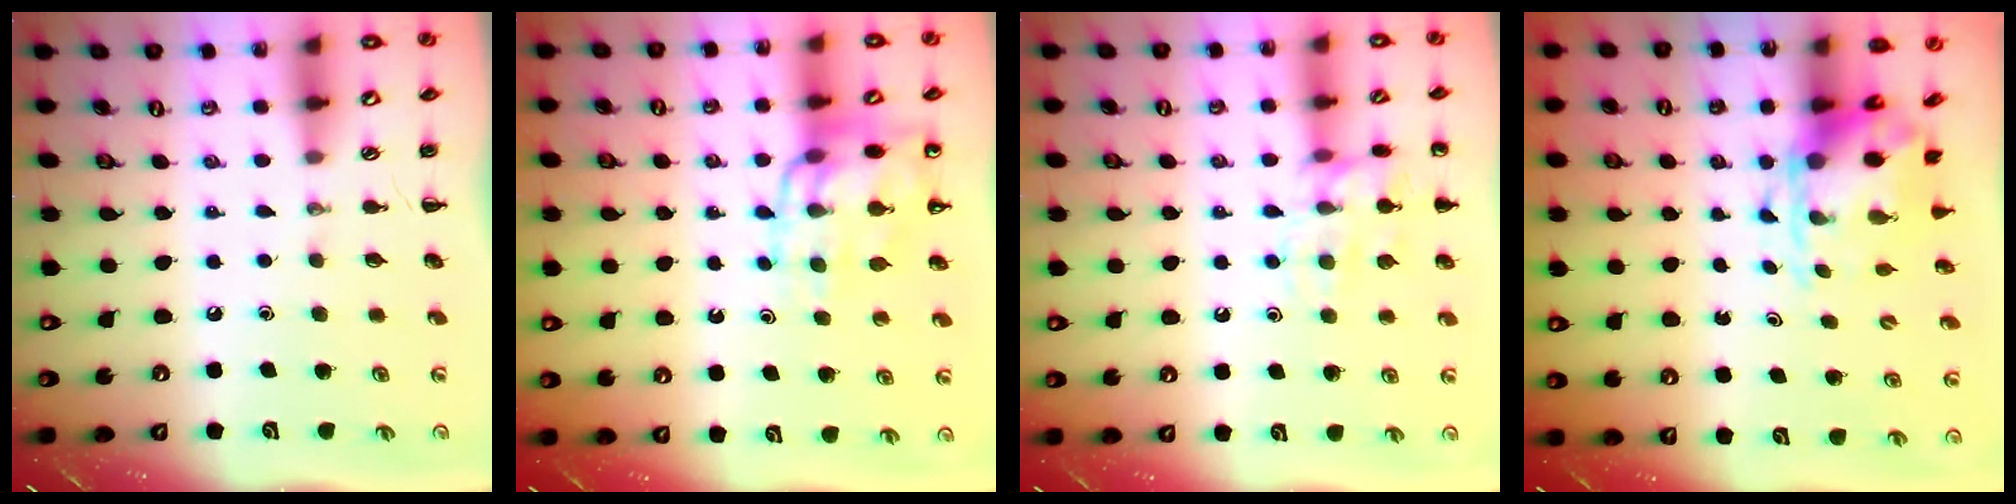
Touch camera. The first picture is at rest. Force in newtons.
{"total": 13.3, "press": 13.1, "slide": 2.7}
{"total": 13.3, "press": 13.2, "slide": 0.7}
{"total": 4.4, "press": 4.2, "slide": 1.1}